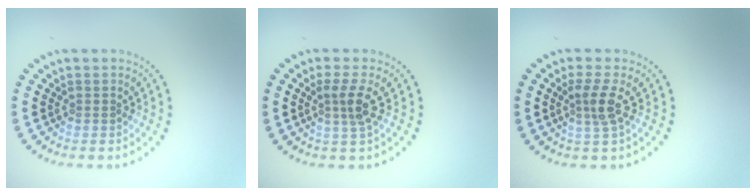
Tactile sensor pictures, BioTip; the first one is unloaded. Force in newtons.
{"total": 2.4, "press": 1.8, "slide": 1.5}
{"total": 2.4, "press": 1.8, "slide": 1.6}